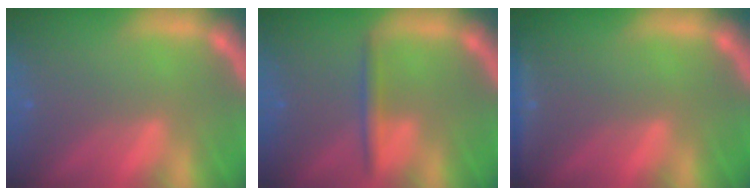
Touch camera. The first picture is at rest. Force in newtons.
{"total": 1.9}
{"total": 1.9}